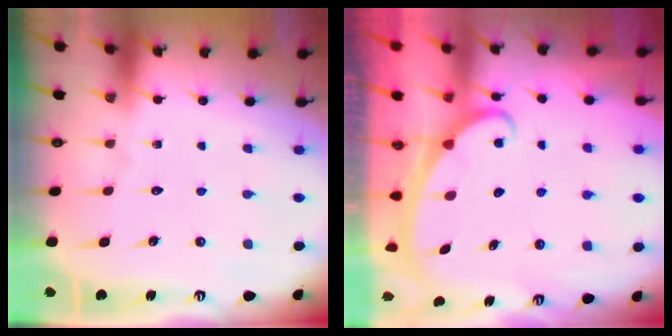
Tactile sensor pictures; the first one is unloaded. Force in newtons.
{"total": 2.3, "press": 2.3, "slide": 0.4}